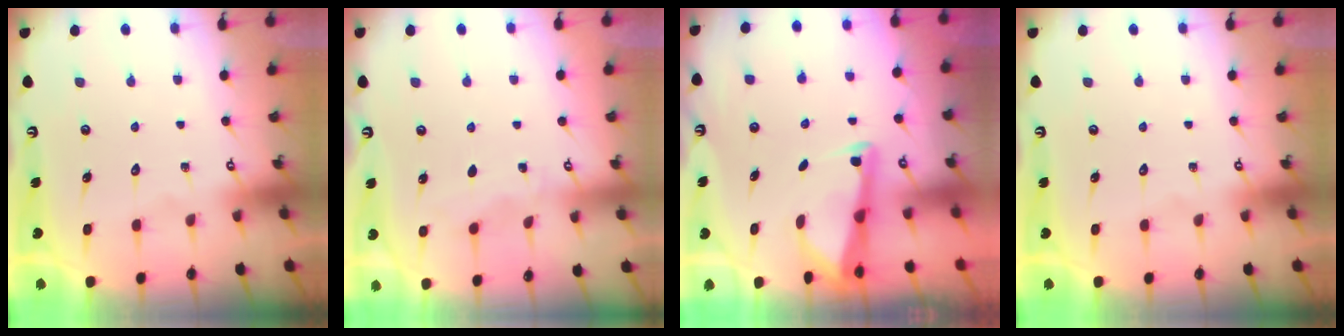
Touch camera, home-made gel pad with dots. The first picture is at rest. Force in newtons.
{"total": 2.6, "press": 2.6, "slide": 0.1}
{"total": 2.9, "press": 2.9, "slide": 0.2}
{"total": 0.0}